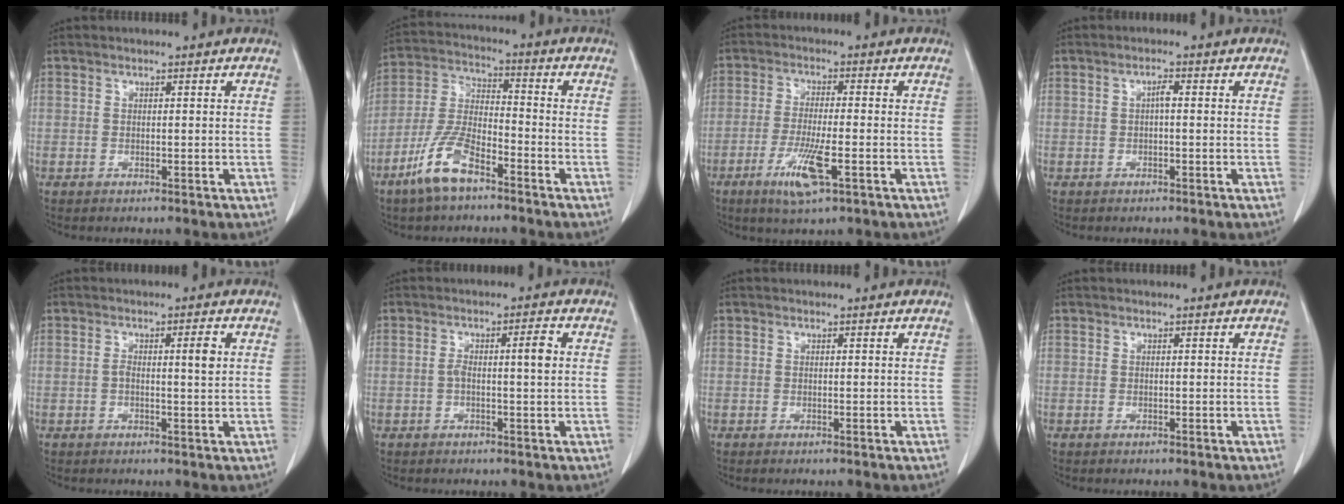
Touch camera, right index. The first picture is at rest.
{"total": 9.7, "force": [-6.2, 2.9, 6.8], "torque": [-0.155, -0.005, -0.126]}
{"total": 7.3, "force": [-3.3, 0.8, 6.4], "torque": [-0.126, -0.016, -0.057]}
{"total": 1.3, "force": [0.0, 0.3, 1.3], "torque": [-0.023, 0.004, -0.001]}
{"total": 2.9, "force": [0.3, 0.2, 2.9], "torque": [-0.050, 0.004, 0.006]}
{"total": 3.7, "force": [0.1, 0.4, 3.7], "torque": [-0.065, 0.012, 0.002]}
{"total": 0.0}
{"total": 0.0}